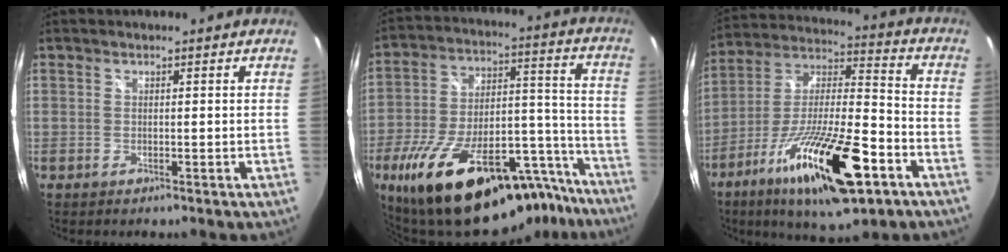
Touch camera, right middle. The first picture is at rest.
{"total": 30.0, "force": [-22.0, 11.0, 17.3], "torque": [-0.272, 0.008, -0.312]}
{"total": 22.7, "force": [-11.6, 5.8, 18.6], "torque": [-0.337, -0.035, -0.200]}